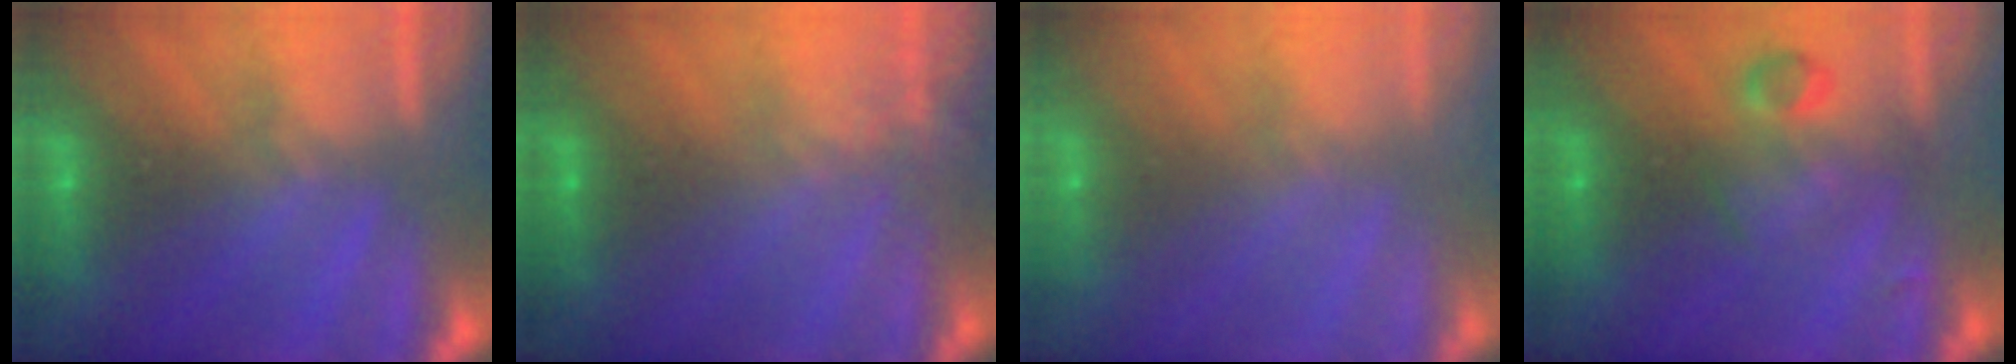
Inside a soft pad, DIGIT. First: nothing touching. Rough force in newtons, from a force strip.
{"total": 2.4}
{"total": 8.7}
{"total": 2.8}